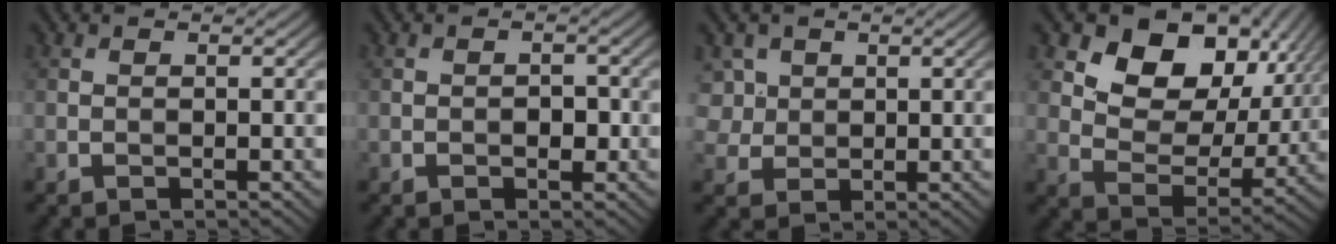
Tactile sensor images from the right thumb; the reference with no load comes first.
{"total": 1.8, "force": [-0.5, 1.1, 1.3], "torque": [-0.019, 0.000, -0.010]}
{"total": 3.9, "force": [1.3, 3.3, 1.4], "torque": [-0.054, -0.003, 0.029]}
{"total": 12.7, "force": [6.2, 8.2, 7.4], "torque": [-0.128, 0.003, 0.100]}